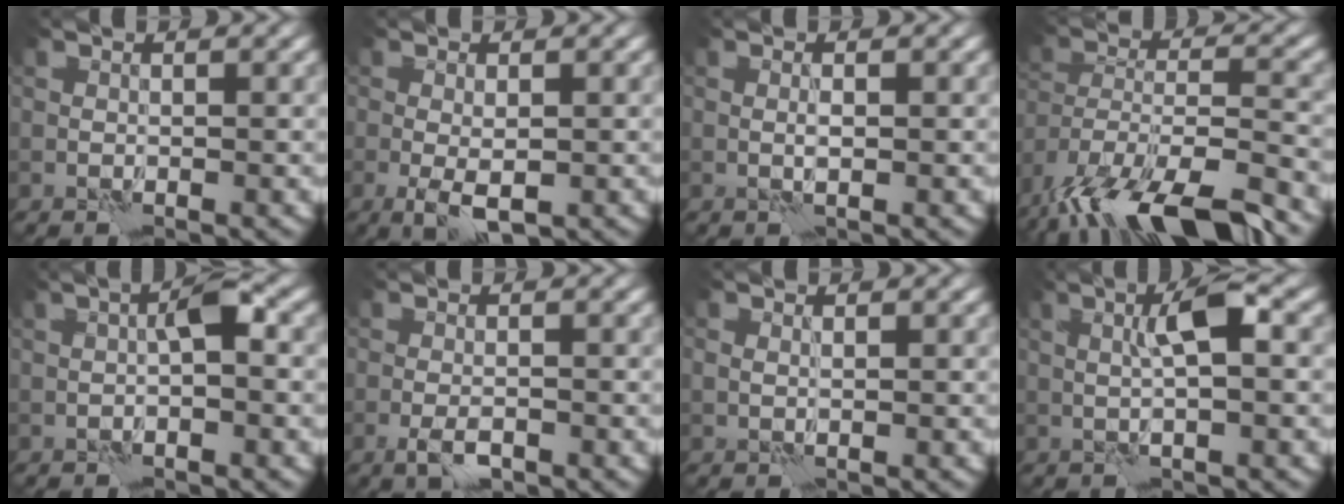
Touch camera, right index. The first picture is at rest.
{"total": 3.4, "force": [-1.0, 1.2, 3.0], "torque": [-0.056, -0.006, -0.014]}
{"total": 0.8, "force": [0.3, -0.1, 0.7], "torque": [-0.016, 0.000, 0.005]}
{"total": 15.5, "force": [-11.8, 5.2, 8.5], "torque": [-0.180, -0.033, -0.172]}
{"total": 2.2, "force": [0.0, 0.3, 2.2], "torque": [-0.038, 0.011, -0.003]}
{"total": 2.0, "force": [-1.0, 0.6, 1.7], "torque": [-0.035, -0.003, -0.019]}
{"total": 0.7, "force": [0.4, 0.4, 0.4], "torque": [-0.010, -0.001, 0.008]}
{"total": 3.4, "force": [0.8, 0.1, 3.3], "torque": [-0.061, 0.011, 0.013]}